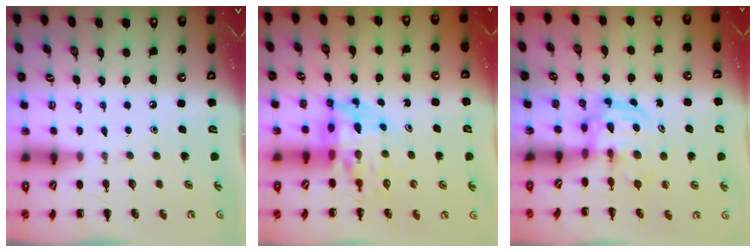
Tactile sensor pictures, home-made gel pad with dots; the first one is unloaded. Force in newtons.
{"total": 9.5, "press": 9.1, "slide": 2.8}
{"total": 2.7, "press": 2.7, "slide": 0.3}